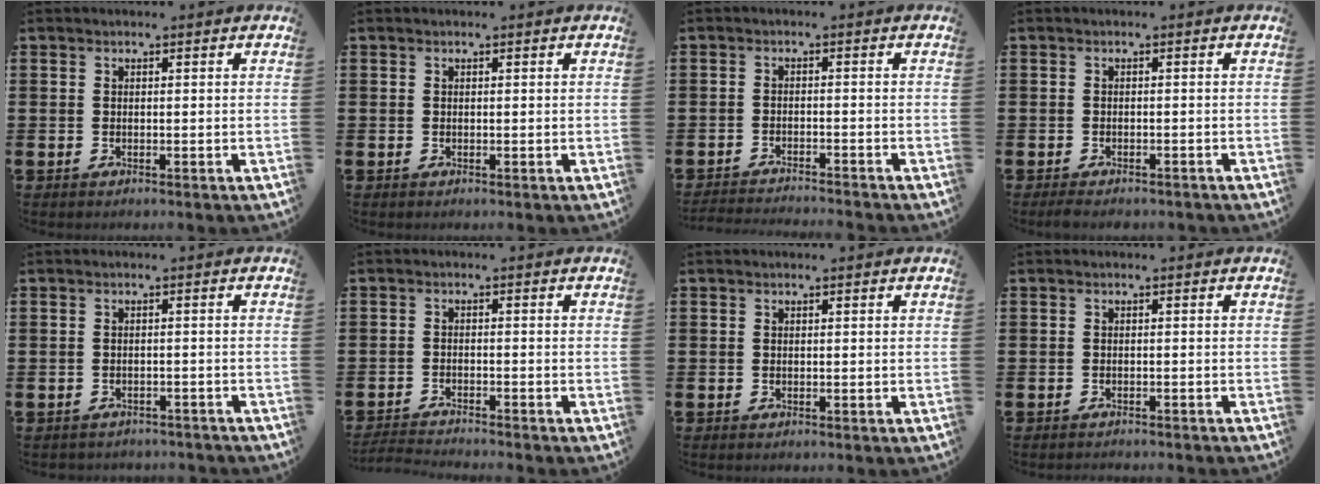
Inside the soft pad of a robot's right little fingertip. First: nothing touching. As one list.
[{"total": 0.0}, {"total": 2.0, "force": [-2.0, -0.3, 0.1], "torque": [-0.002, 0.002, -0.041]}, {"total": 1.2, "force": [-1.1, 0.2, 0.4], "torque": [-0.009, 0.001, -0.022]}, {"total": 1.1, "force": [-1.1, 0.1, -0.1], "torque": [-0.003, 0.002, -0.024]}, {"total": 1.9, "force": [-1.9, -0.2, 0.1], "torque": [-0.003, 0.002, -0.039]}, {"total": 0.0}, {"total": 0.7, "force": [-0.7, -0.1, 0.0], "torque": [-0.001, -0.002, -0.015]}]